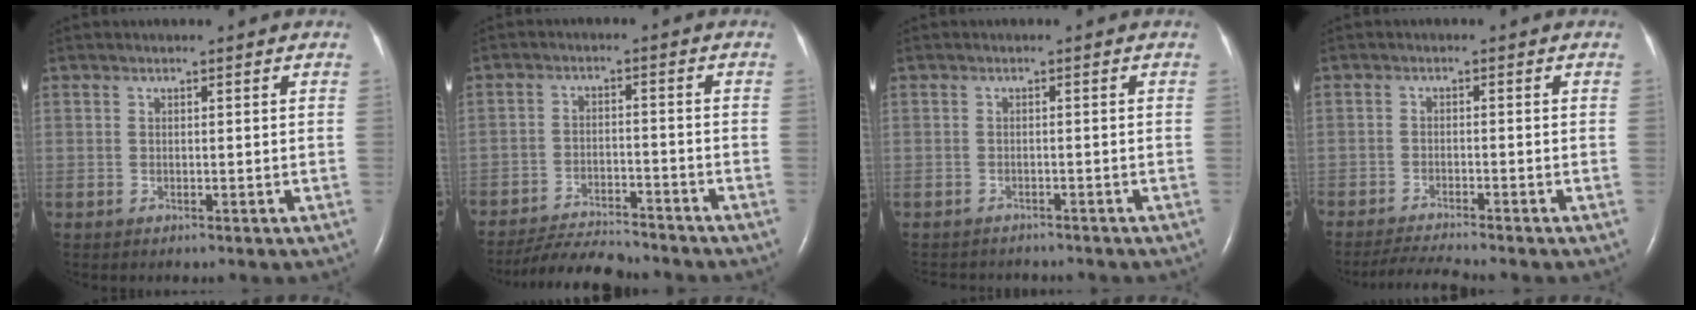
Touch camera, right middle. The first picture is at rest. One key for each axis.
{"total": 9.1, "fx": -8.8, "fy": 1.0, "fz": 2.4, "tx": -0.036, "ty": -0.014, "tz": -0.146}
{"total": 6.6, "fx": -6.1, "fy": 1.9, "fz": 1.6, "tx": -0.019, "ty": -0.004, "tz": -0.078}
{"total": 4.7, "fx": -4.4, "fy": -0.9, "fz": 1.6, "tx": -0.030, "ty": -0.022, "tz": -0.078}